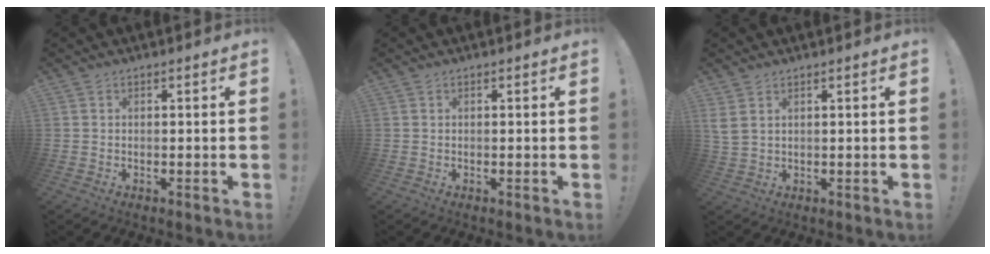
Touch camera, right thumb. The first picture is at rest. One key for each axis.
{"total": 0.0}
{"total": 3.3, "fx": 1.9, "fy": 1.6, "fz": 2.2, "tx": -0.054, "ty": -0.007, "tz": 0.037}